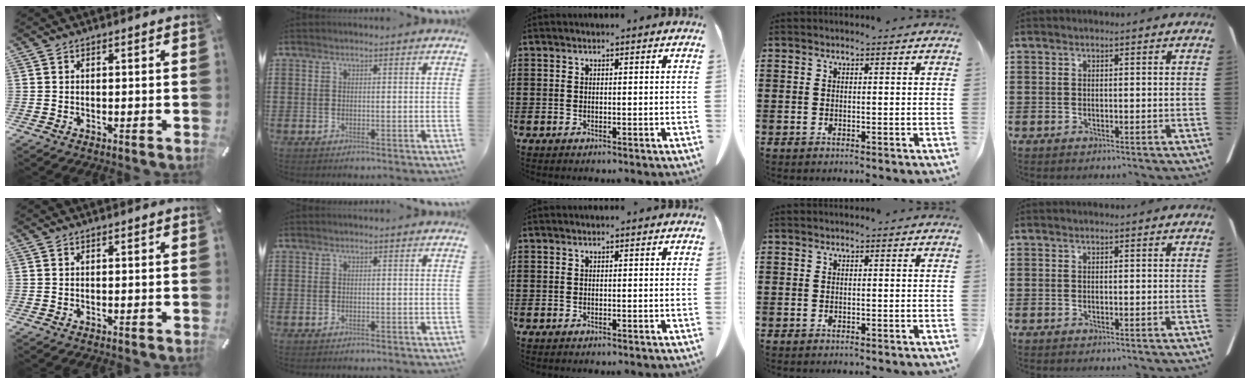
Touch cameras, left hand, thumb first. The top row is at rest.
{}